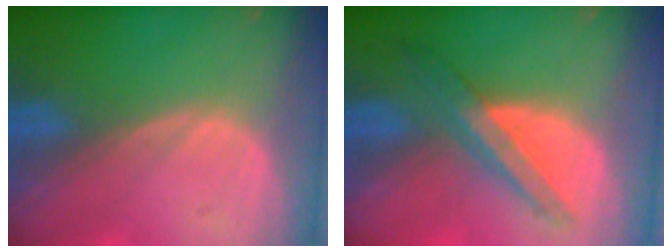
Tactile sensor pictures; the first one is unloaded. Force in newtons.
{"total": 6.5, "press": 6.3, "slide": 1.6}